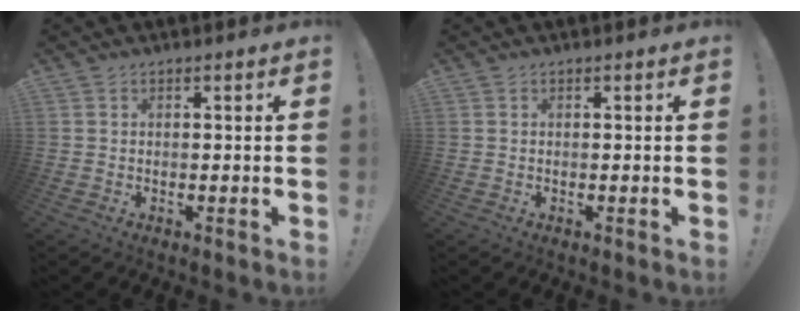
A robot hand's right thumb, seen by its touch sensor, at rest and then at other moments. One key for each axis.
{"total": 0.0}